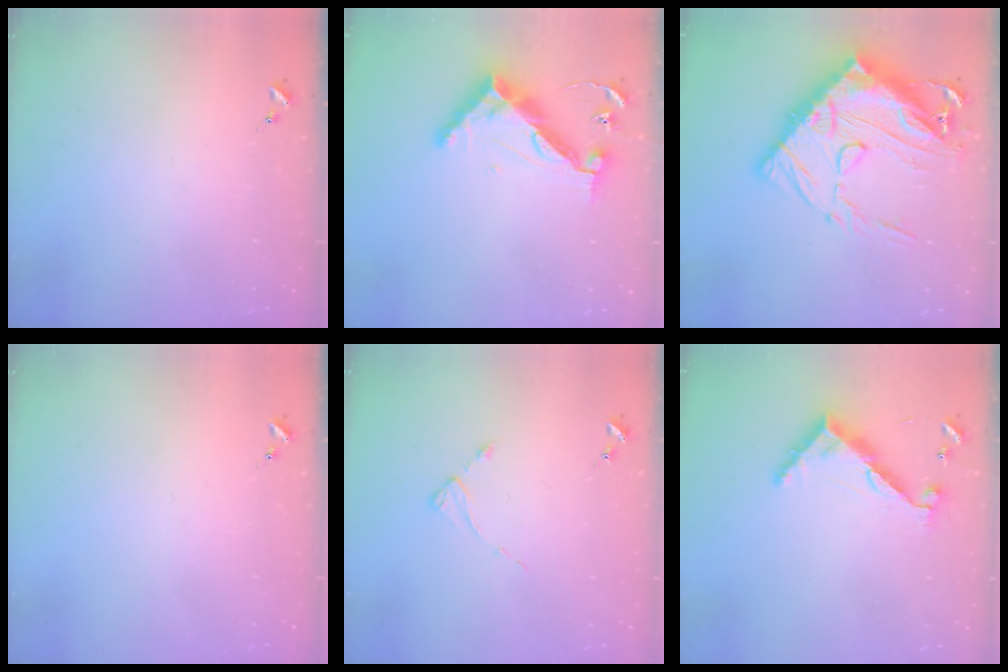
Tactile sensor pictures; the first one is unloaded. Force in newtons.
{"total": 13.0, "press": 13.0, "slide": 0.6}
{"total": 27.3, "press": 27.2, "slide": 2.8}
{"total": 0.0}
{"total": 2.1, "press": 2.0, "slide": 0.4}
{"total": 9.0, "press": 9.0, "slide": 0.5}